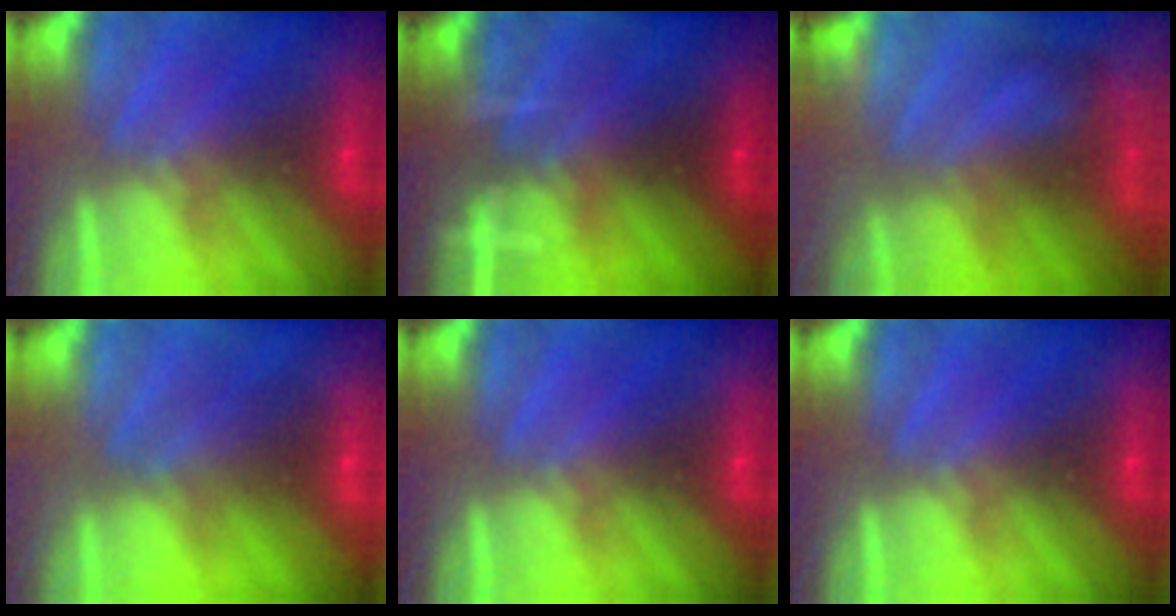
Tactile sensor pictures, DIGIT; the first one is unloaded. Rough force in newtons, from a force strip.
{"total": 3.2}
{"total": 5.9}
{"total": 2.5}
{"total": 0.0}
{"total": 0.0}